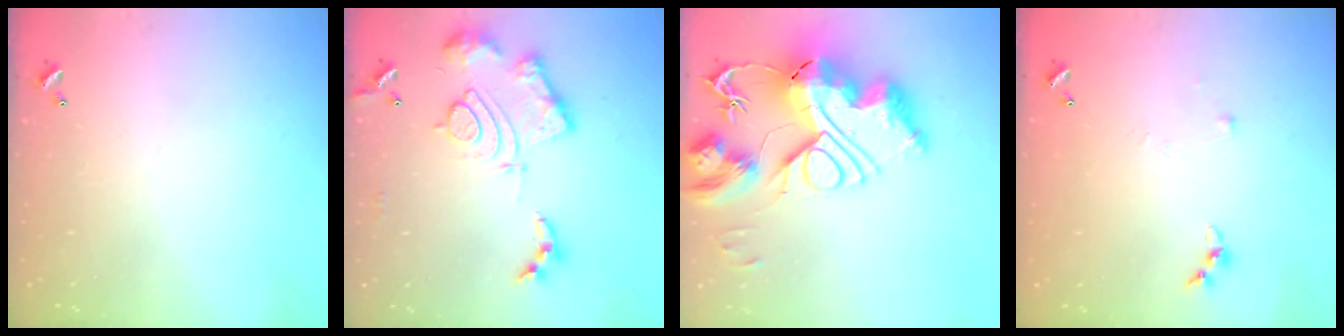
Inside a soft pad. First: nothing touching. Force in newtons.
{"total": 17.4, "press": 17.3, "slide": 1.7}
{"total": 0.7, "press": 0.7, "slide": 0.0}
{"total": 3.3, "press": 3.3, "slide": 0.5}